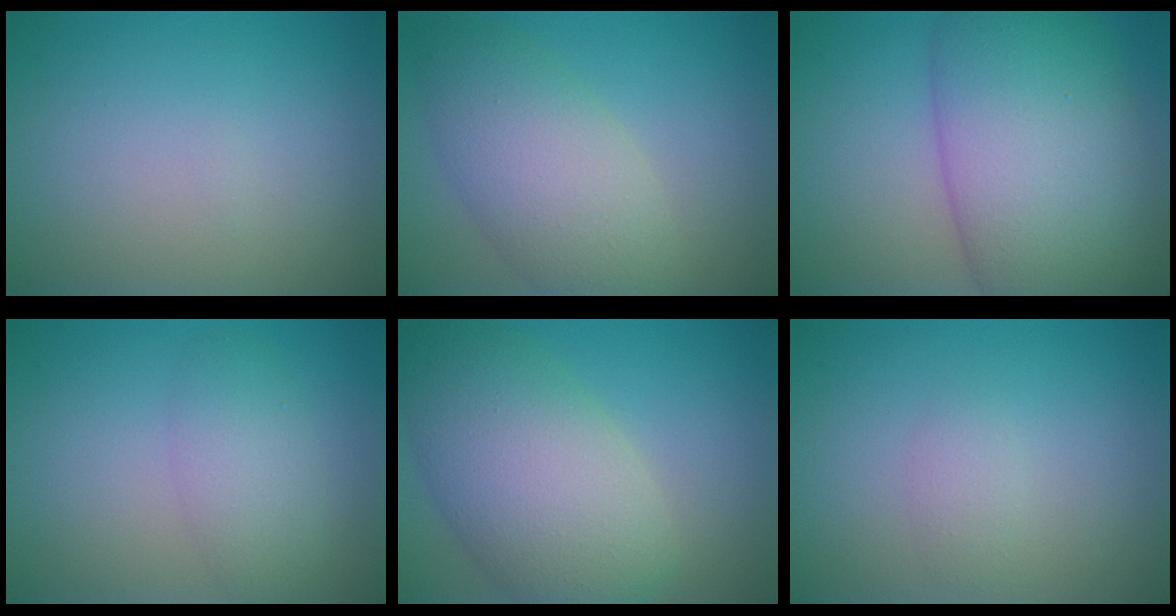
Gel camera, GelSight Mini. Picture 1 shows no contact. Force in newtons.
{"total": 6.4, "press": 6.3, "slide": 0.5}
{"total": 12.1, "press": 12.1, "slide": 0.5}
{"total": 3.0, "press": 3.0, "slide": 0.2}
{"total": 9.4, "press": 9.4, "slide": 0.5}
{"total": 1.2, "press": 1.2, "slide": 0.0}